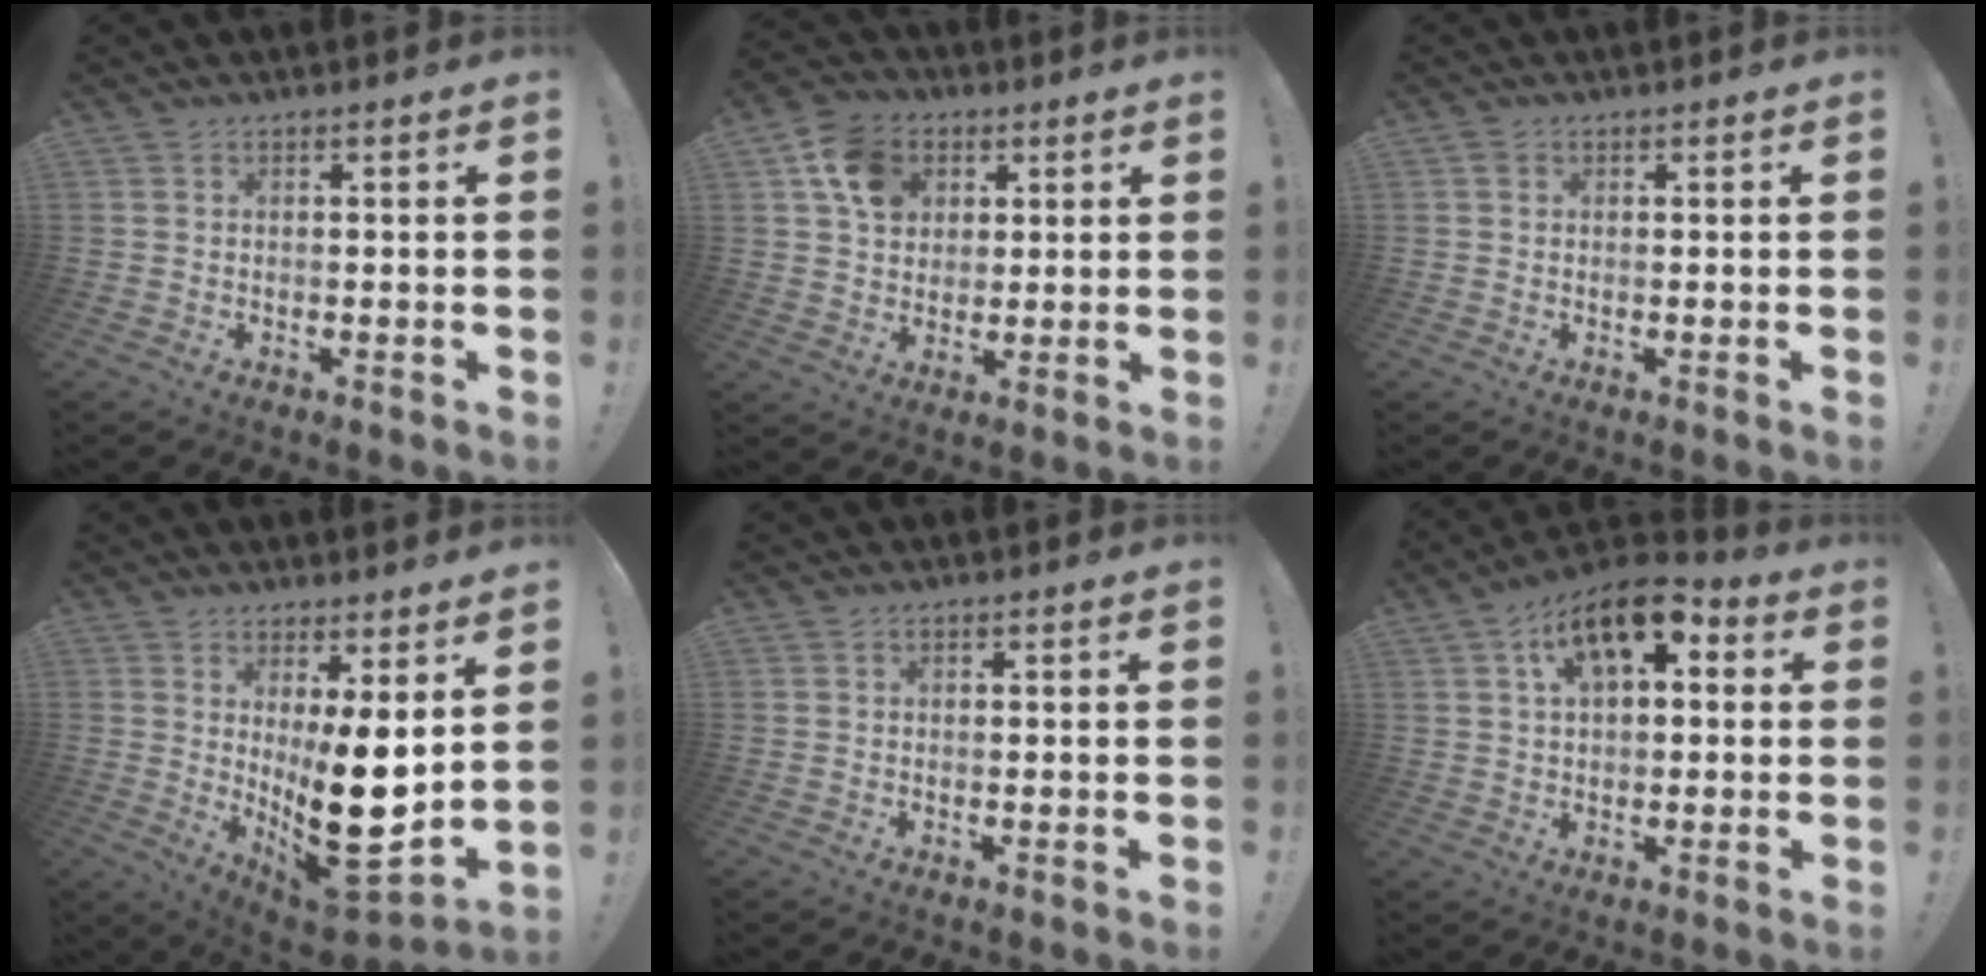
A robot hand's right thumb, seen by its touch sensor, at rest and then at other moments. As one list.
[{"total": 11.8, "force": [4.5, 9.5, 5.4], "torque": [-0.080, -0.007, 0.091]}, {"total": 0.8, "force": [0.3, 0.7, 0.3], "torque": [-0.001, 0.001, 0.004]}, {"total": 15.0, "force": [1.0, 4.8, 14.1], "torque": [-0.199, -0.047, 0.030]}, {"total": 0.0}, {"total": 12.4, "force": [5.4, 6.5, 9.1], "torque": [-0.143, -0.015, 0.099]}]